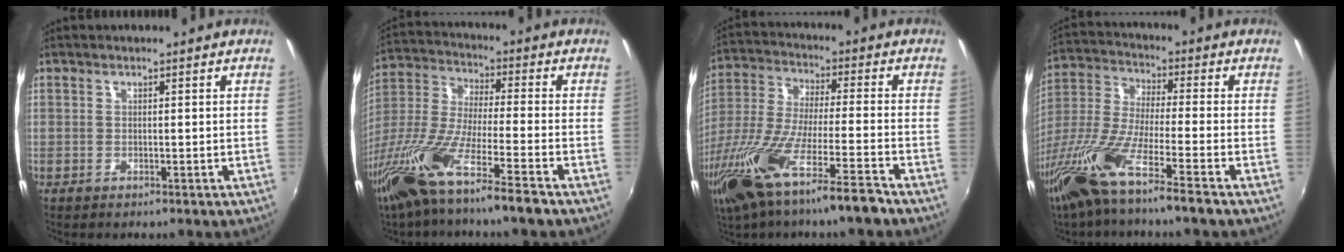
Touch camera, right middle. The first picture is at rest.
{"total": 17.1, "force": [-11.4, 1.0, 12.7], "torque": [-0.263, -0.036, -0.220]}
{"total": 19.5, "force": [-12.9, 1.8, 14.5], "torque": [-0.288, -0.059, -0.233]}
{"total": 15.3, "force": [-9.9, 0.8, 11.6], "torque": [-0.243, -0.033, -0.195]}